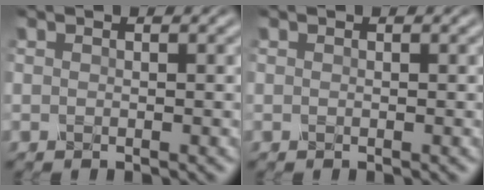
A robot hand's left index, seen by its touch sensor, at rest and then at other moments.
{"total": 0.0}